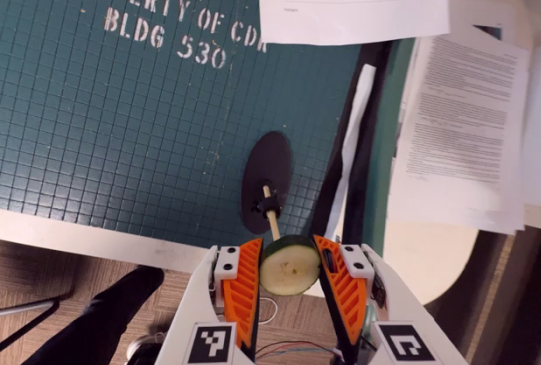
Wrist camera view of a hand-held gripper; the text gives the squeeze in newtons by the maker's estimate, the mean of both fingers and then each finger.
{"total": 9.6, "left": 9.6, "right": 9.7}